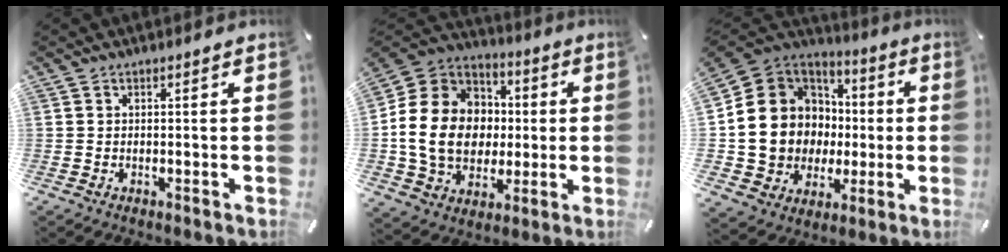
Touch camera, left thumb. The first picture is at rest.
{"total": 18.7, "force": [-1.6, 15.9, 9.7], "torque": [-0.198, 0.019, -0.023]}
{"total": 14.4, "force": [-0.4, 13.7, 4.5], "torque": [-0.104, -0.030, 0.020]}